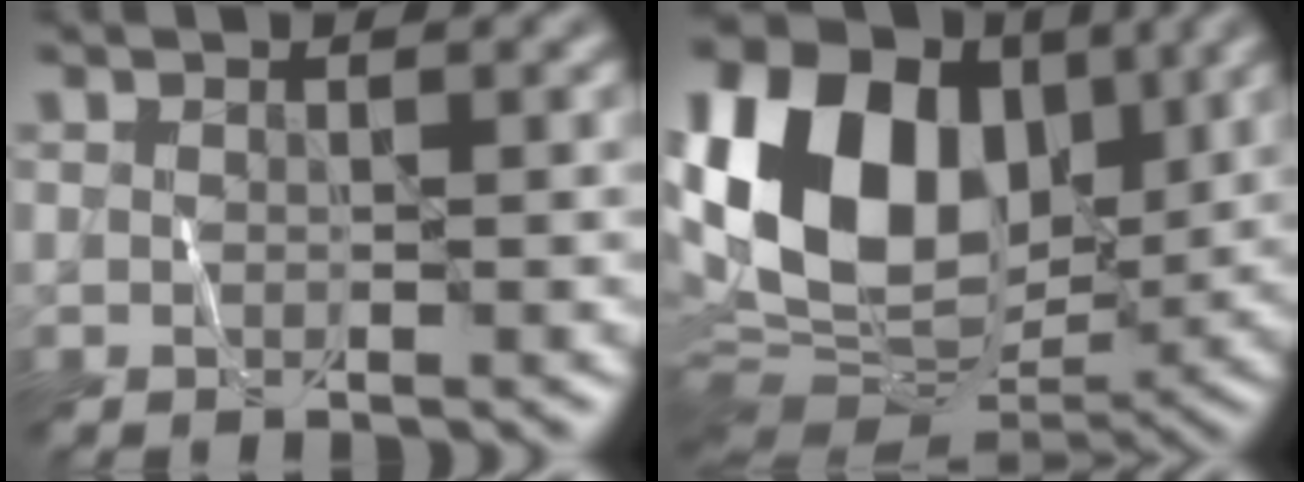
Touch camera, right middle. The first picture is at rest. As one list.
[{"total": 18.6, "force": [3.7, 13.1, 12.7], "torque": [-0.250, 0.026, 0.071]}]